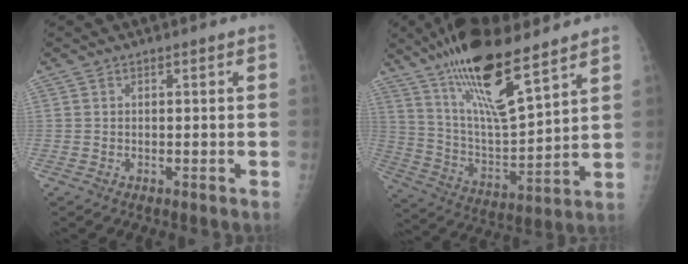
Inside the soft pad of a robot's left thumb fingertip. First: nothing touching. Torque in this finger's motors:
{"motor_torque": [2.06, 0.44, 1.75, -1.02, 0.53]}